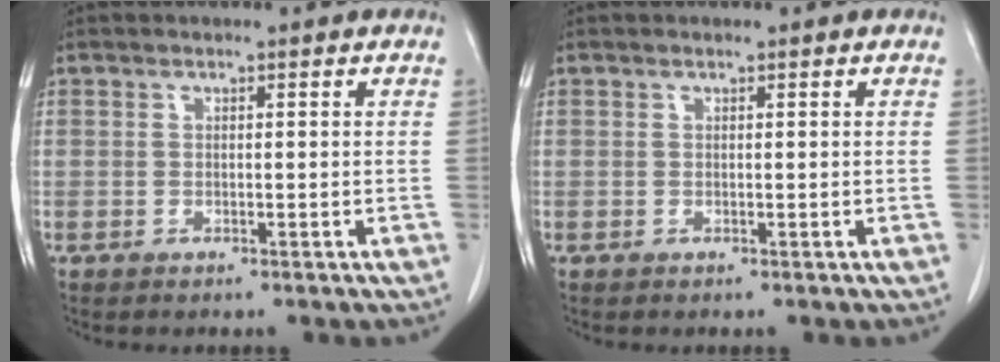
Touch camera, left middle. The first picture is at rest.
{"total": 0.0}